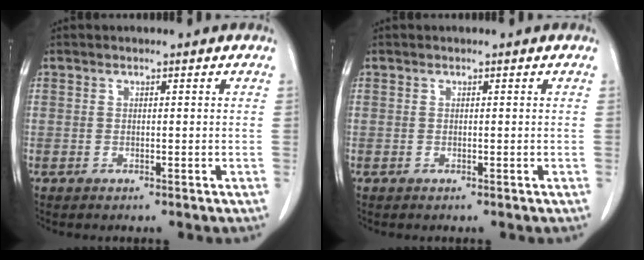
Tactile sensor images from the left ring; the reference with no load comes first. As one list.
[{"total": 0.0}]